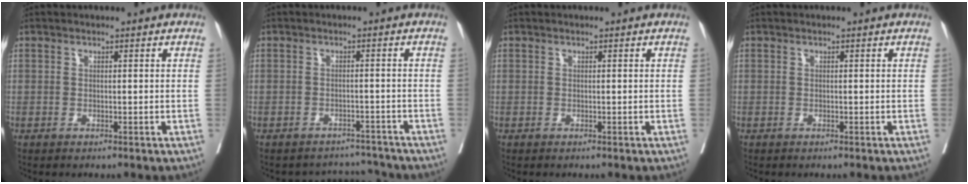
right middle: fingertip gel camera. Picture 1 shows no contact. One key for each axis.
{"total": 5.1, "fx": -4.8, "fy": 0.8, "fz": -1.4, "tx": 0.018, "ty": 0.017, "tz": -0.063}
{"total": 0.0}
{"total": 0.0}